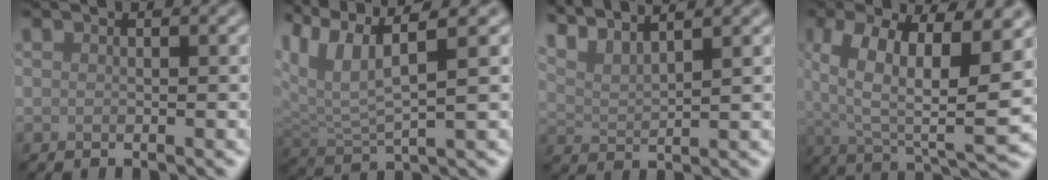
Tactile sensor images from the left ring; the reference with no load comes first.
{"total": 6.9, "force": [3.8, 1.7, 5.5], "torque": [-0.112, 0.010, 0.073]}
{"total": 5.0, "force": [4.3, 1.0, 2.4], "torque": [-0.041, 0.018, 0.058]}
{"total": 11.2, "force": [2.9, 4.1, 10.0], "torque": [-0.171, -0.008, 0.046]}